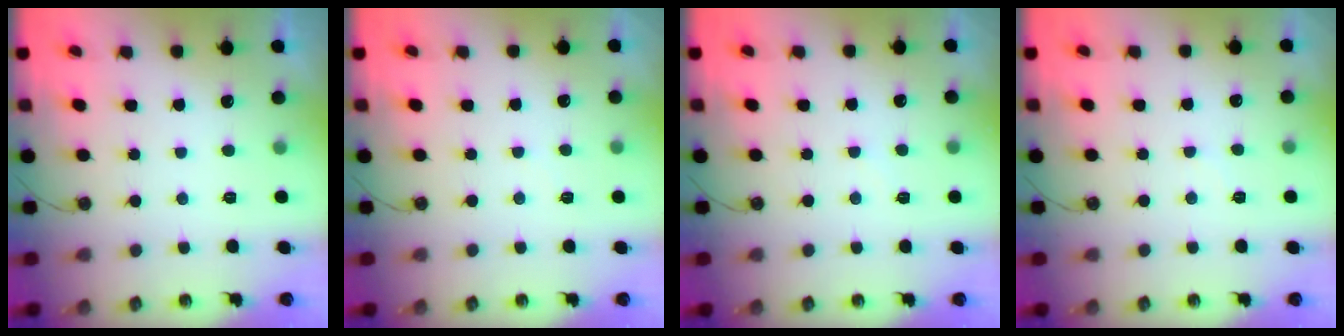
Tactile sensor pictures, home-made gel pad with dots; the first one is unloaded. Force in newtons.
{"total": 2.4, "press": 2.4, "slide": 0.4}
{"total": 3.2, "press": 3.2, "slide": 0.5}
{"total": 4.4, "press": 4.3, "slide": 0.7}